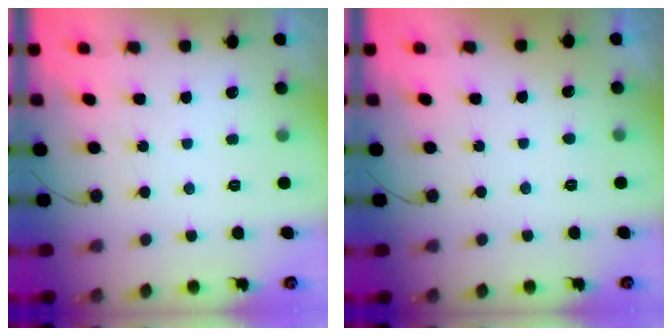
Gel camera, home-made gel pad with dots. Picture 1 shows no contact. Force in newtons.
{"total": 3.4, "press": 3.4, "slide": 0.2}